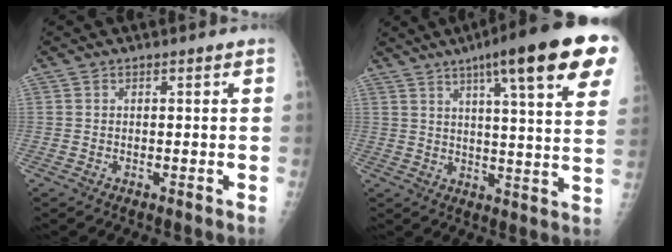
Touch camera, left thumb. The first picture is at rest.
{"total": 22.1, "force": [11.8, 3.3, 18.4], "torque": [-0.248, -0.020, 0.153]}